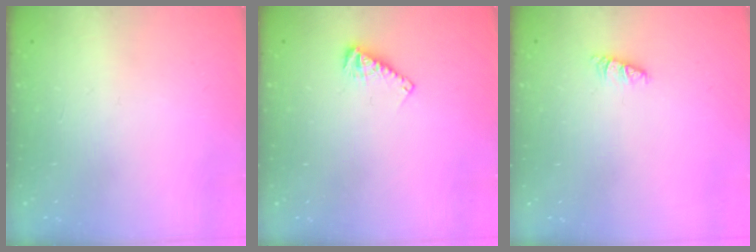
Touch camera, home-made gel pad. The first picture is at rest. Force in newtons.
{"total": 5.3, "press": 5.3, "slide": 0.4}
{"total": 0.7, "press": 0.7, "slide": 0.1}